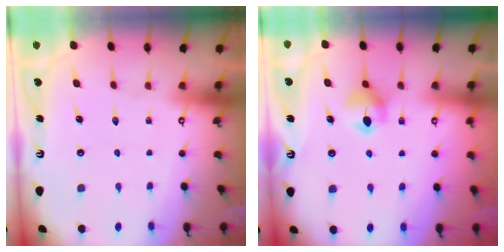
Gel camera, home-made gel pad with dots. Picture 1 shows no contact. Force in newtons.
{"total": 5.7, "press": 5.6, "slide": 0.6}